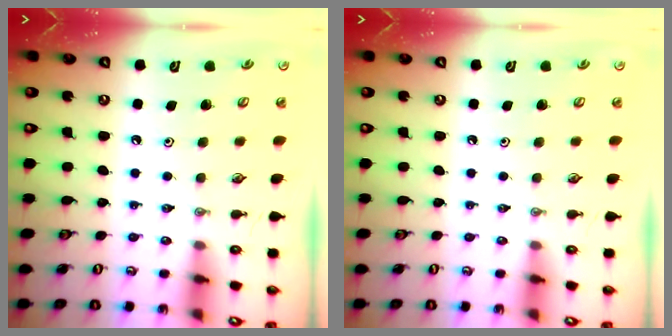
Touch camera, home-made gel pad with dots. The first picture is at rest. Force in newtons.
{"total": 0.0}